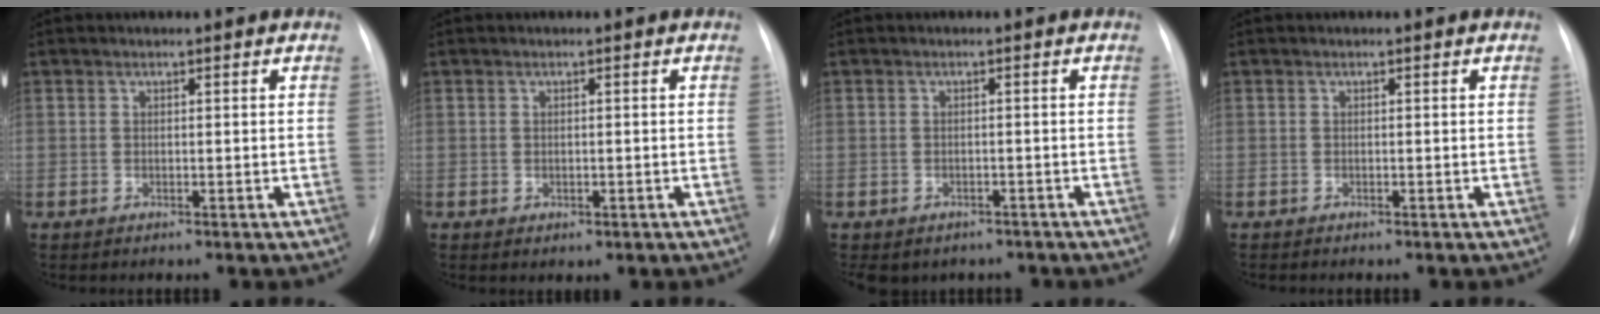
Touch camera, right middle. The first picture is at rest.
{"total": 1.1, "force": [-0.3, 0.8, 0.6], "torque": [-0.010, -0.001, 0.001]}
{"total": 8.1, "force": [-5.9, 5.3, 1.9], "torque": [-0.036, 0.005, -0.065]}
{"total": 0.0}